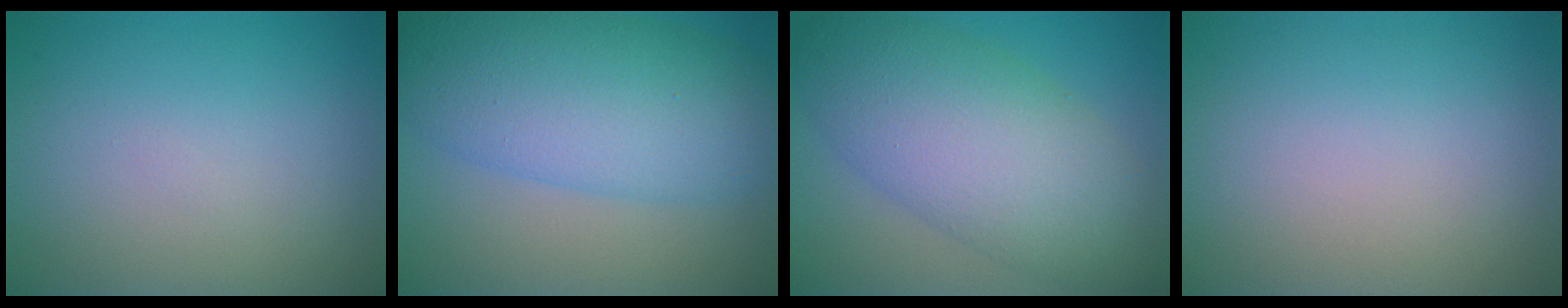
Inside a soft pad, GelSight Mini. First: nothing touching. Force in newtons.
{"total": 9.7, "press": 9.7, "slide": 0.1}
{"total": 9.8, "press": 9.8, "slide": 0.4}
{"total": 0.0}